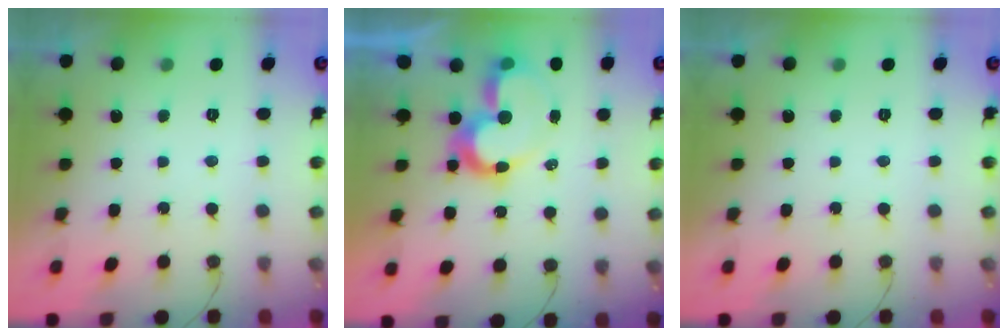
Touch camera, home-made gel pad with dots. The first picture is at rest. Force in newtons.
{"total": 10.0, "press": 9.5, "slide": 3.3}
{"total": 0.0}